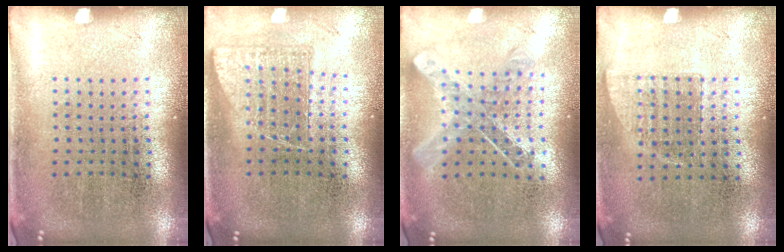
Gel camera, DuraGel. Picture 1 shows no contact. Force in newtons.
{"total": 1.0, "press": 0.9, "slide": 0.5}
{"total": 1.0, "press": 1.0, "slide": 0.1}
{"total": 0.8, "press": 0.7, "slide": 0.3}